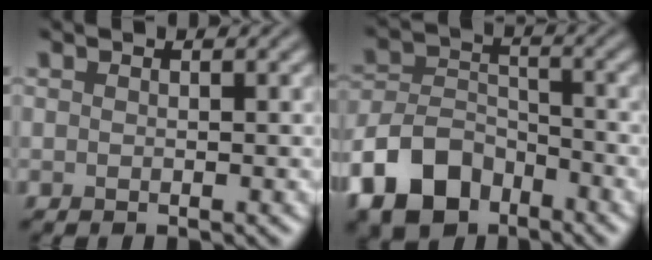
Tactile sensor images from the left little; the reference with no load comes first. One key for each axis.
{"total": 7.1, "fx": -4.6, "fy": 4.4, "fz": 3.3, "tx": -0.060, "ty": 0.002, "tz": -0.103}